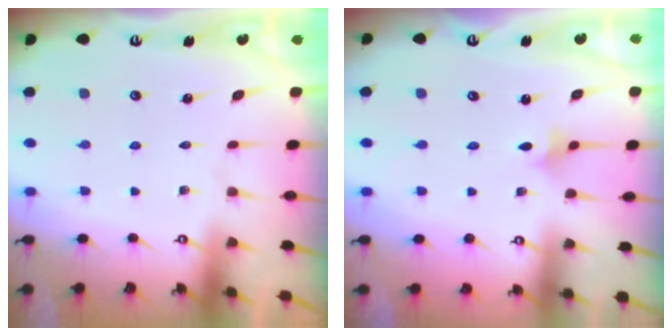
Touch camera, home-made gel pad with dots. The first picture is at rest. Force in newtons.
{"total": 2.9, "press": 2.8, "slide": 0.6}